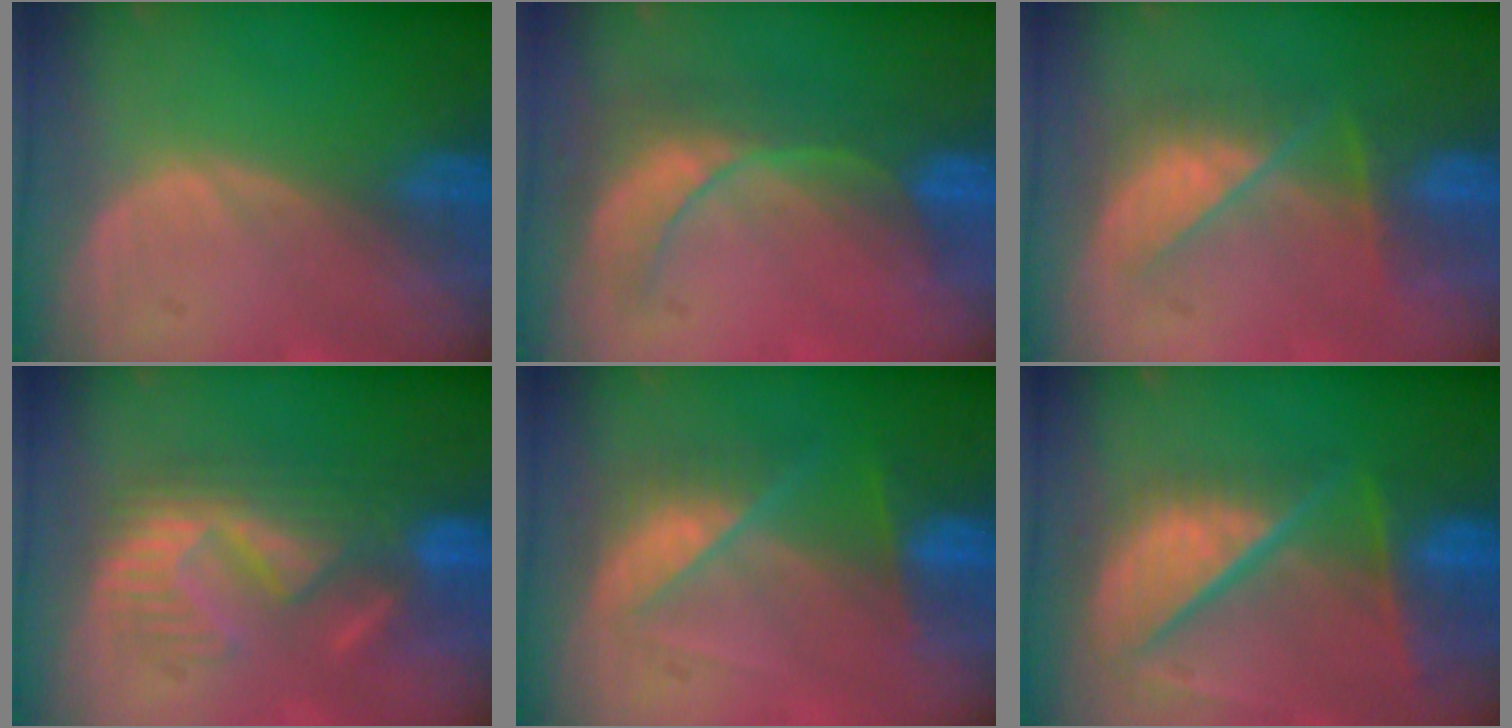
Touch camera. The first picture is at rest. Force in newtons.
{"total": 8.6, "press": 7.6, "slide": 4.0}
{"total": 7.1, "press": 6.9, "slide": 1.2}
{"total": 8.7, "press": 8.6, "slide": 1.4}
{"total": 7.3, "press": 6.6, "slide": 3.3}
{"total": 11.5, "press": 9.6, "slide": 6.4}